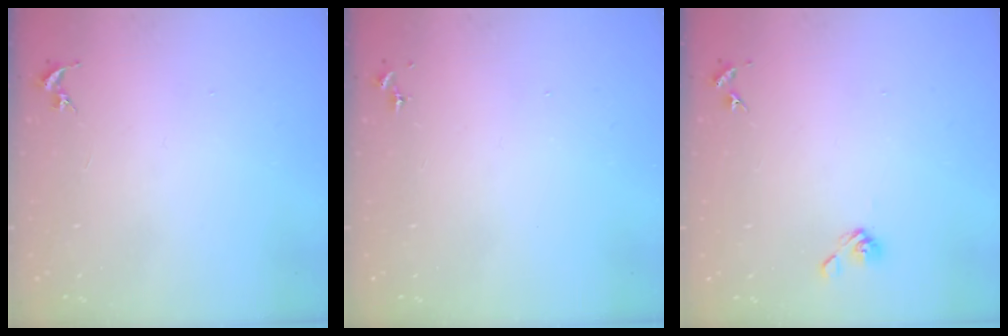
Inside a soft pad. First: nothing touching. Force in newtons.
{"total": 0.0}
{"total": 5.2, "press": 4.8, "slide": 2.1}